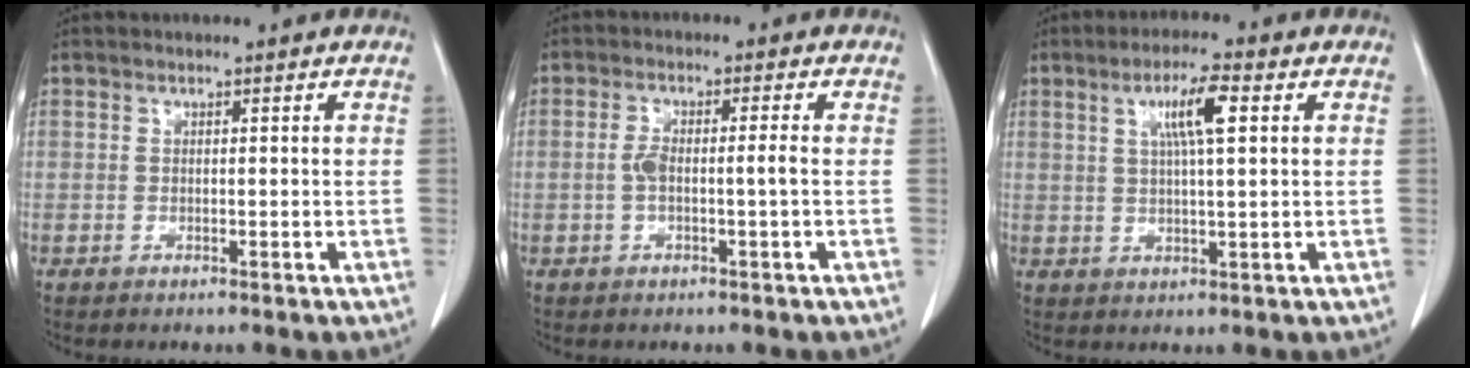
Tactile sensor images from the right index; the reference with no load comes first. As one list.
[{"total": 3.3, "force": [-0.4, 0.4, 3.2], "torque": [-0.066, 0.011, -0.003]}, {"total": 6.4, "force": [2.2, 0.5, 5.9], "torque": [-0.108, 0.006, 0.038]}]